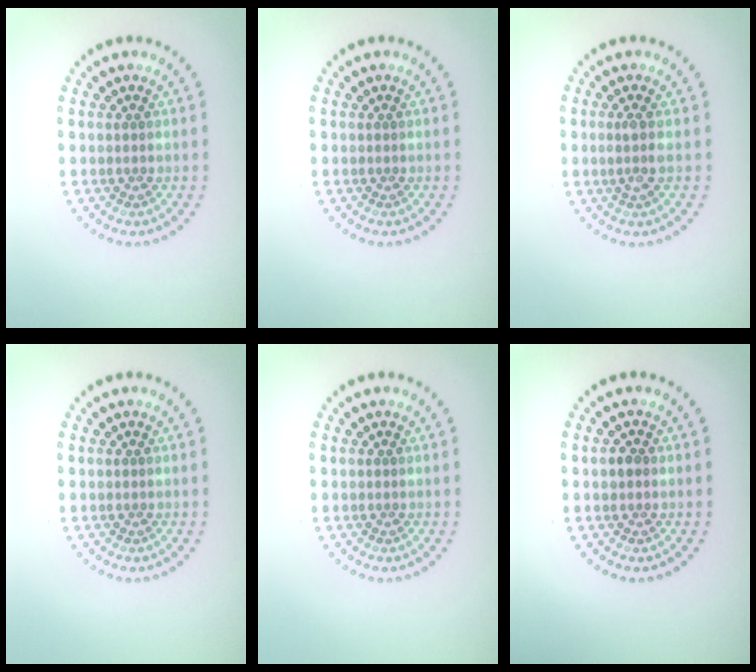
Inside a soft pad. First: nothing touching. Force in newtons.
{"total": 0.0}
{"total": 1.3, "press": 1.1, "slide": 0.8}
{"total": 0.0}
{"total": 0.0}
{"total": 1.2, "press": 1.1, "slide": 0.4}